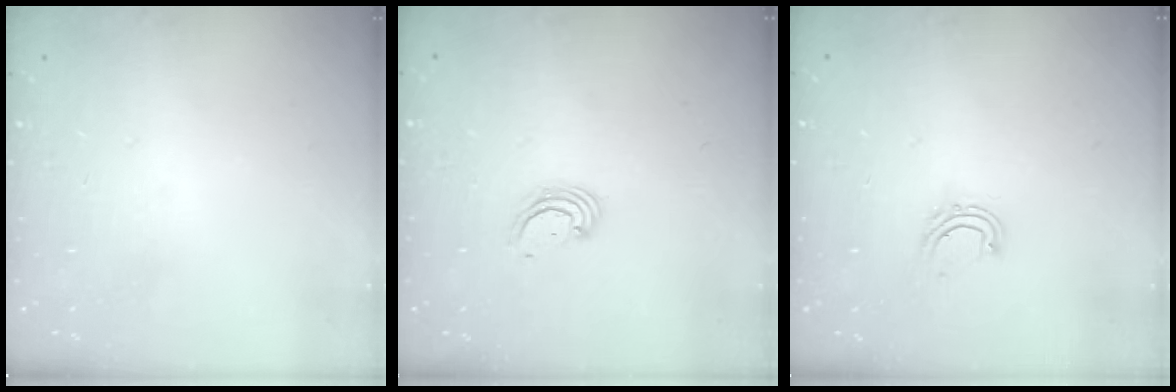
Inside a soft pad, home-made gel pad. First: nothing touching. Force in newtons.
{"total": 2.3, "press": 2.3, "slide": 0.1}
{"total": 5.8, "press": 5.7, "slide": 1.1}